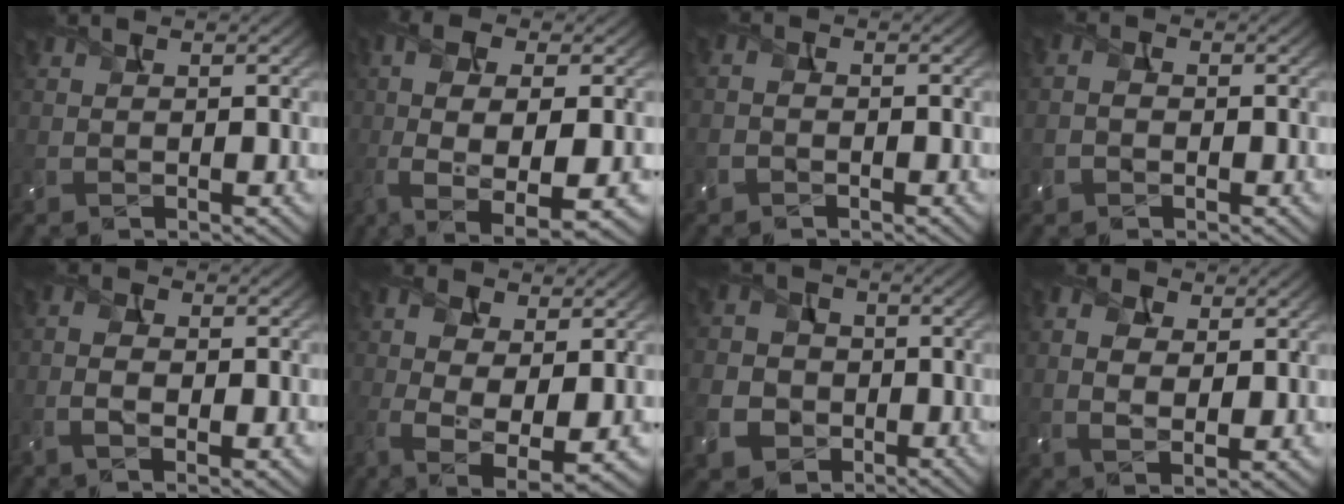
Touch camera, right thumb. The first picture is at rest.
{"total": 10.4, "force": [-2.4, 3.8, 9.4], "torque": [-0.206, -0.007, -0.035]}
{"total": 1.4, "force": [-0.8, 0.9, 0.7], "torque": [-0.017, 0.005, -0.023]}
{"total": 1.9, "force": [-0.4, 1.4, 1.2], "torque": [-0.022, 0.006, -0.015]}
{"total": 4.1, "force": [-0.9, 2.0, 3.5], "torque": [-0.069, 0.001, -0.023]}
{"total": 7.9, "force": [-0.2, 3.9, 6.9], "torque": [-0.161, -0.009, 0.001]}
{"total": 8.7, "force": [-2.9, 7.7, 2.7], "torque": [-0.094, -0.034, -0.069]}
{"total": 5.2, "force": [1.6, 3.0, 4.0], "torque": [-0.090, 0.003, 0.026]}